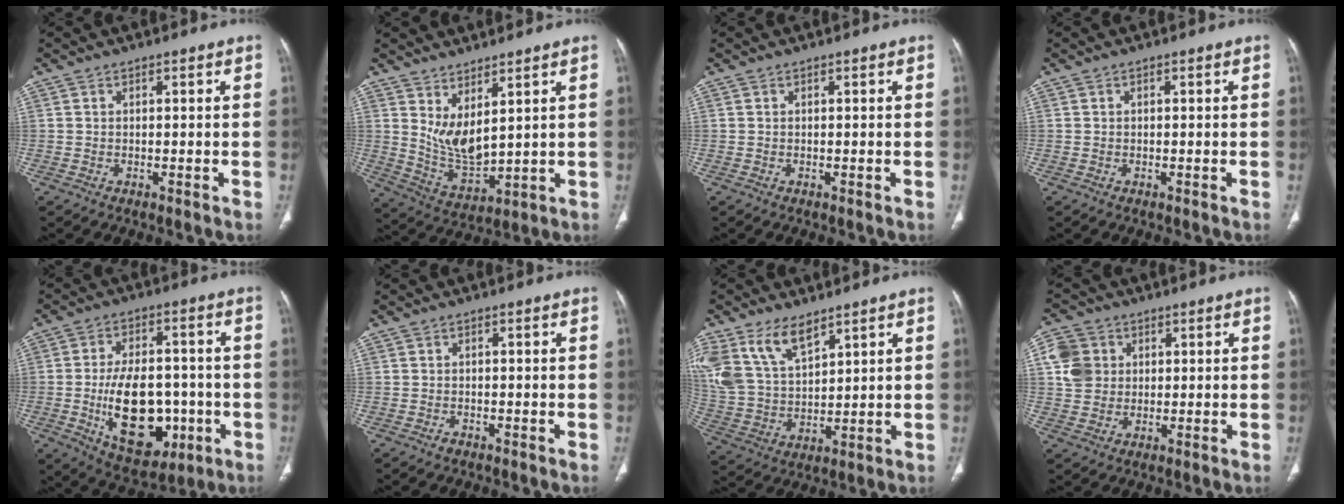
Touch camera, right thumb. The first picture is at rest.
{"total": 8.1, "force": [3.8, 3.2, 6.5], "torque": [-0.114, -0.047, 0.089]}
{"total": 0.0}
{"total": 0.0}
{"total": 17.8, "force": [-3.9, 10.7, 13.8], "torque": [-0.186, 0.015, -0.041]}
{"total": 0.8, "force": [-0.6, 0.4, 0.2], "torque": [-0.003, 0.001, -0.012]}
{"total": 13.7, "force": [8.5, 7.2, 8.1], "torque": [-0.149, -0.025, 0.184]}
{"total": 7.4, "force": [1.7, 6.6, 3.0], "torque": [-0.044, 0.002, 0.030]}